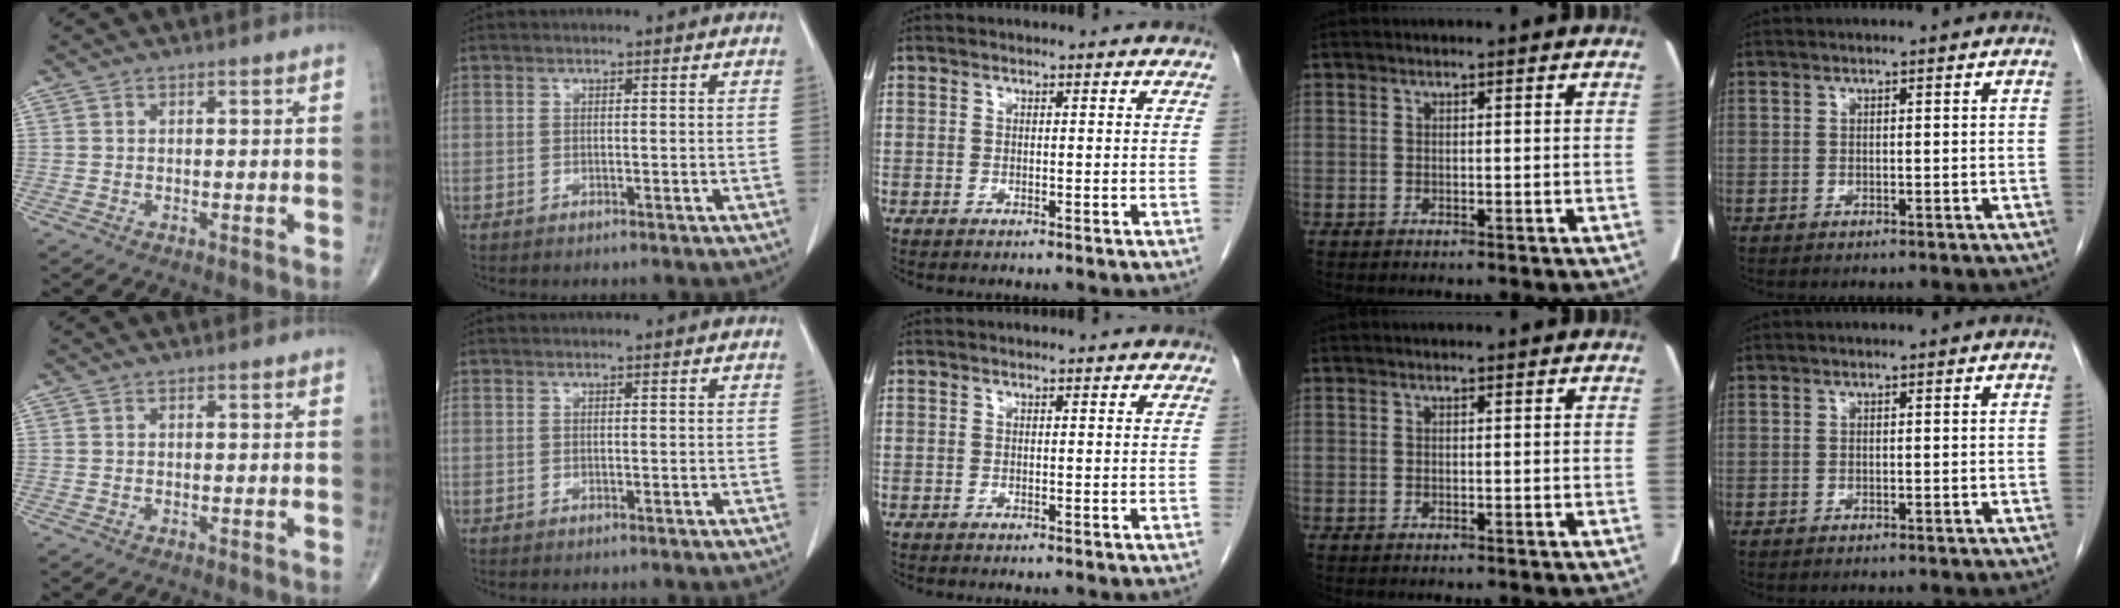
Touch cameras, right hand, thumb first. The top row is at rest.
{}